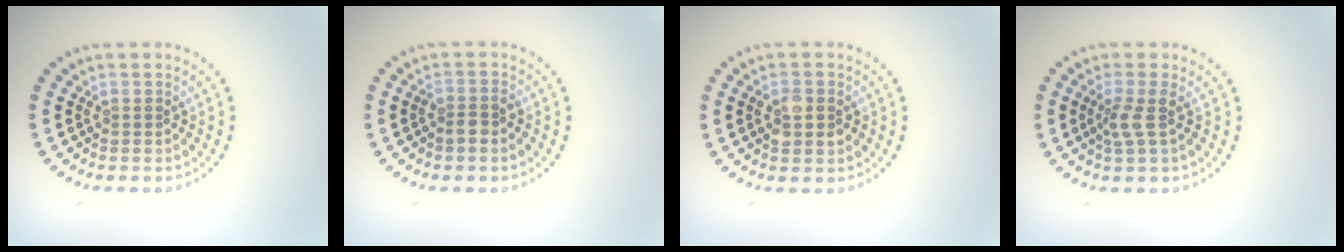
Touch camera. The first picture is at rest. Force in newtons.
{"total": 1.5, "press": 1.3, "slide": 0.8}
{"total": 2.9, "press": 2.9, "slide": 0.1}
{"total": 1.9, "press": 1.4, "slide": 1.3}